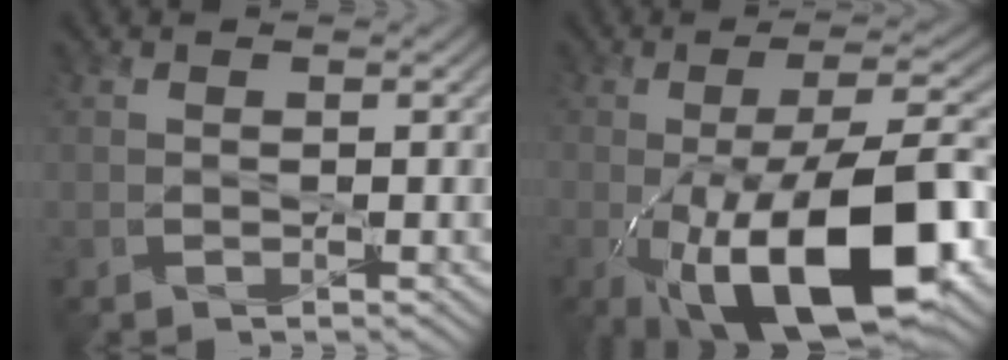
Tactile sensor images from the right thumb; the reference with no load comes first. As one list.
[{"total": 17.0, "force": [-5.7, 6.5, 14.7], "torque": [-0.229, -0.011, -0.092]}]